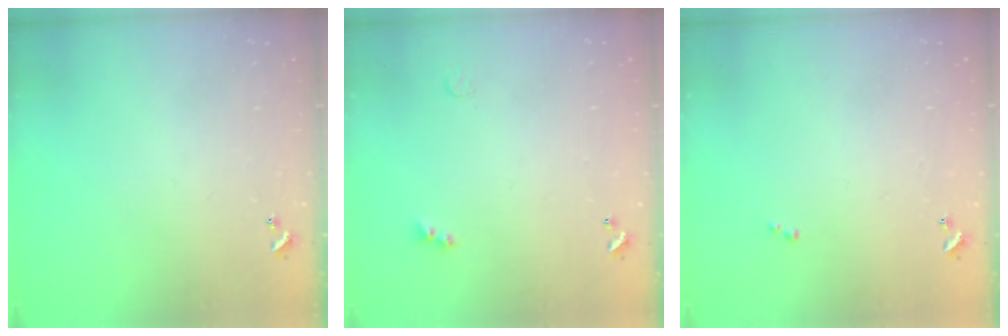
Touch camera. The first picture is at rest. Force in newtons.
{"total": 4.7, "press": 4.7, "slide": 0.6}
{"total": 0.0}